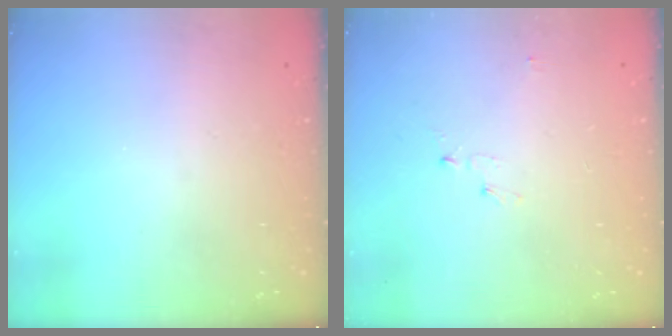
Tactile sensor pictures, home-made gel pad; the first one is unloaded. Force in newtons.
{"total": 2.8, "press": 2.8, "slide": 0.3}